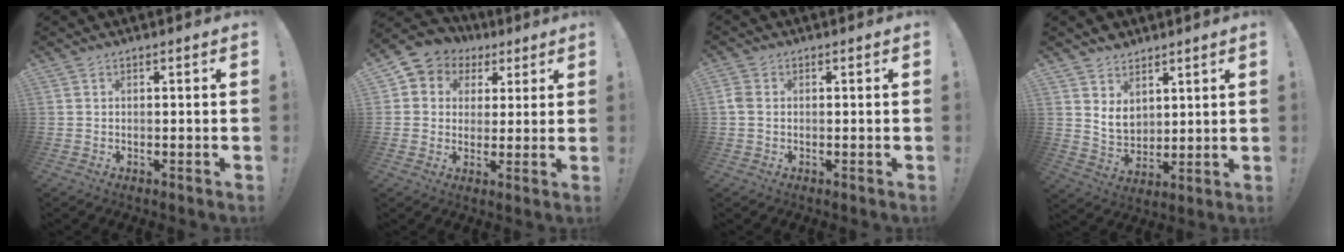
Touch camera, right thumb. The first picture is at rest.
{"total": 6.2, "force": [1.5, 5.7, 1.8], "torque": [-0.018, -0.011, 0.032]}
{"total": 3.2, "force": [-0.1, 2.4, 2.1], "torque": [-0.048, 0.008, 0.000]}
{"total": 8.4, "force": [4.9, 6.2, 2.6], "torque": [-0.040, -0.038, 0.100]}